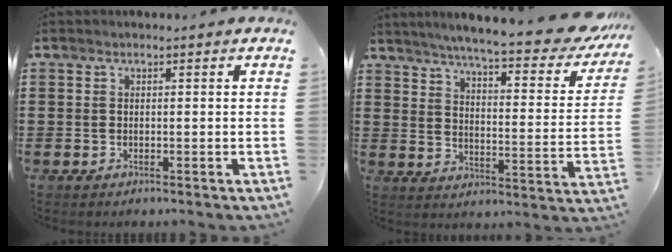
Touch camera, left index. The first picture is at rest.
{"total": 6.6, "force": [5.8, -0.4, 3.1], "torque": [-0.077, -0.046, 0.095]}